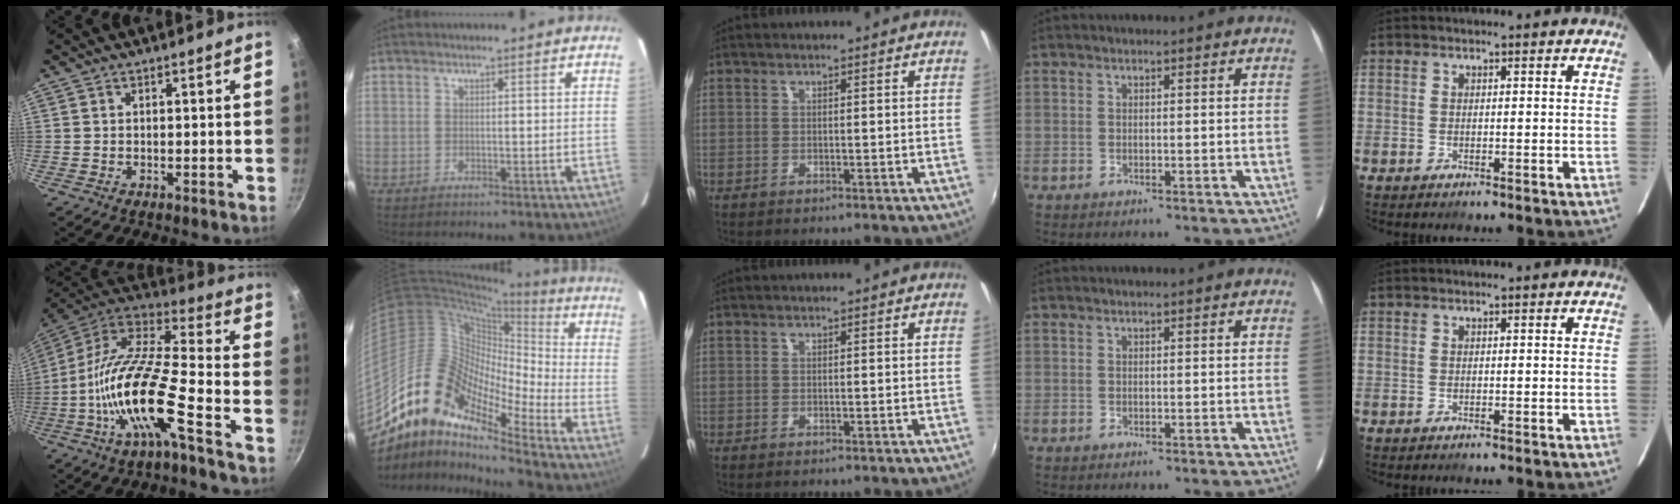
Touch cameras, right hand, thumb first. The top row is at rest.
{"thumb": {"total": 19.4, "force": [-8.0, 4.5, 17.1], "torque": [-0.310, 0.052, -0.170]}, "index": {"total": 14.0, "force": [-10.4, 4.1, 8.5], "torque": [-0.111, 0.001, -0.215]}}